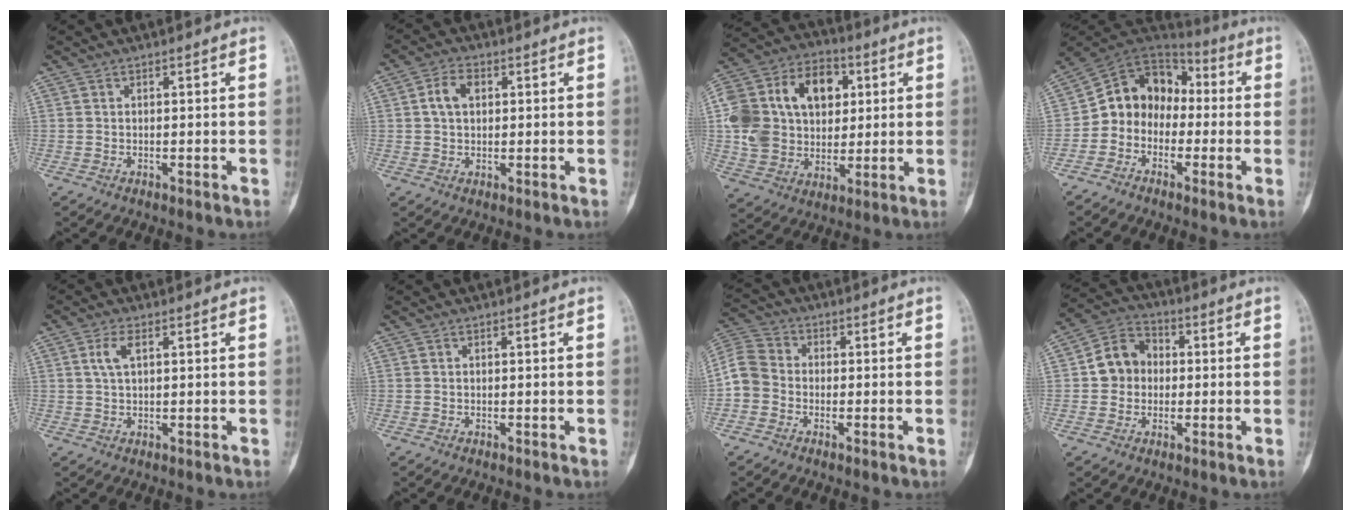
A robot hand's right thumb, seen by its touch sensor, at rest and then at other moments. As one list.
[{"total": 5.0, "force": [1.1, 3.4, 3.4], "torque": [-0.061, 0.009, 0.019]}, {"total": 21.8, "force": [4.2, 15.9, 14.2], "torque": [-0.249, 0.024, 0.078]}, {"total": 11.9, "force": [-1.6, 10.0, 6.3], "torque": [-0.074, 0.061, -0.045]}, {"total": 3.4, "force": [1.2, 1.5, 2.8], "torque": [-0.063, 0.006, 0.025]}, {"total": 0.0}, {"total": 7.1, "force": [-1.7, 6.1, 3.2], "torque": [-0.060, 0.022, -0.046]}, {"total": 8.4, "force": [0.1, 7.3, 4.1], "torque": [-0.046, 0.023, -0.011]}]